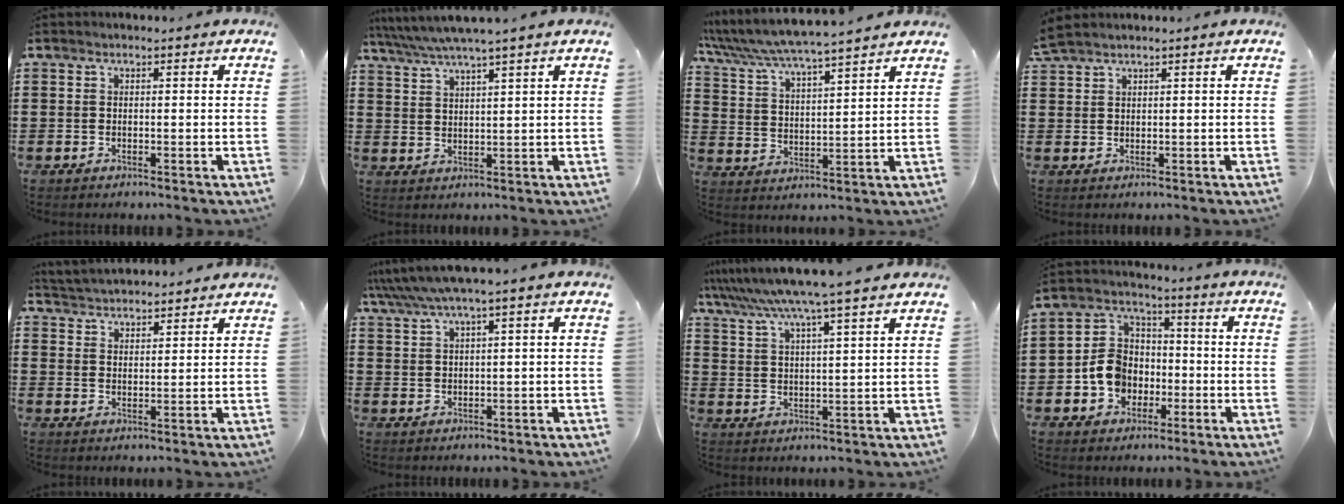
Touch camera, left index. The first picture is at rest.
{"total": 4.2, "force": [3.5, -0.5, 2.1], "torque": [-0.051, -0.014, 0.061]}
{"total": 4.7, "force": [4.5, -0.3, 1.5], "torque": [-0.051, -0.033, 0.071]}
{"total": 1.7, "force": [1.6, 0.0, 0.7], "torque": [-0.017, 0.002, 0.031]}
{"total": 3.1, "force": [3.1, 0.2, -0.4], "torque": [-0.006, -0.011, 0.056]}
{"total": 3.5, "force": [2.1, -0.2, 2.8], "torque": [-0.068, -0.006, 0.032]}
{"total": 7.4, "force": [6.4, -1.1, 3.5], "torque": [-0.091, -0.036, 0.109]}
{"total": 7.7, "force": [-2.3, 6.6, 3.2], "torque": [-0.097, 0.018, -0.047]}